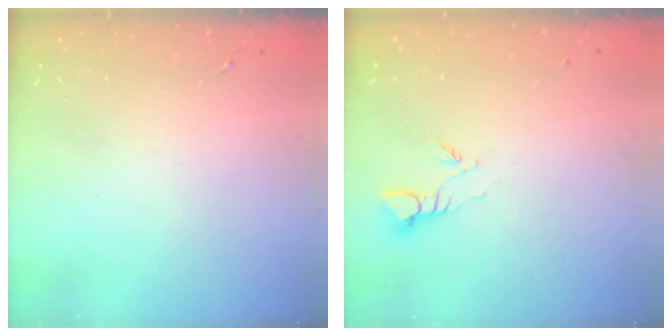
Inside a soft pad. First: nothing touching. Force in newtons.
{"total": 3.7, "press": 3.7, "slide": 0.3}